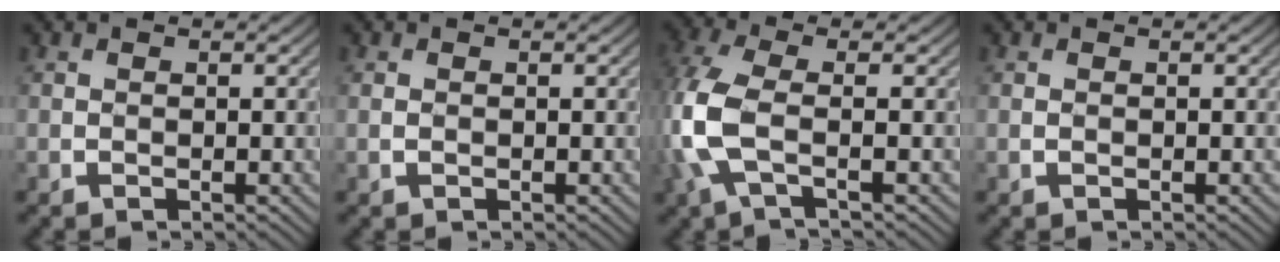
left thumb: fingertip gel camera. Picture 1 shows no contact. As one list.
[{"total": 0.6, "force": [0.0, 0.5, 0.3], "torque": [-0.012, 0.000, -0.001]}, {"total": 8.0, "force": [-1.5, 3.8, 6.9], "torque": [-0.203, 0.008, -0.035]}, {"total": 0.0}]